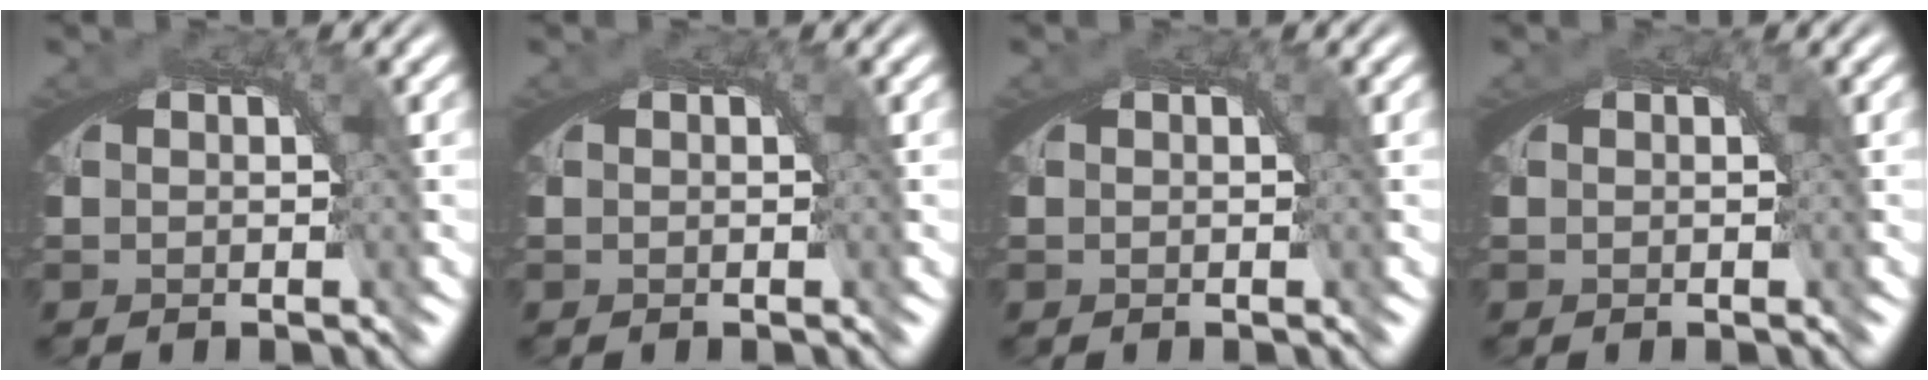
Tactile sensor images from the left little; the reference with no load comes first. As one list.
[{"total": 0.0}, {"total": 0.0}, {"total": 0.0}]